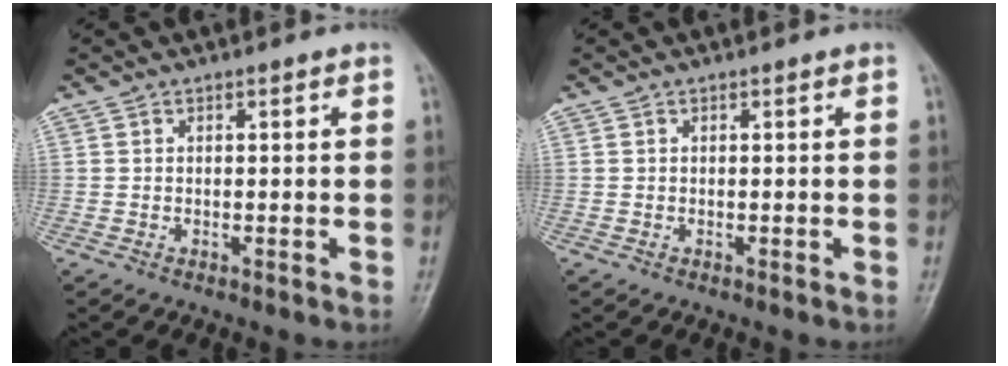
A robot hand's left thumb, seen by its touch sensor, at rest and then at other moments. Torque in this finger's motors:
{"motor_torque": [0.01, 0.00, -0.04, -0.06, 0.00]}